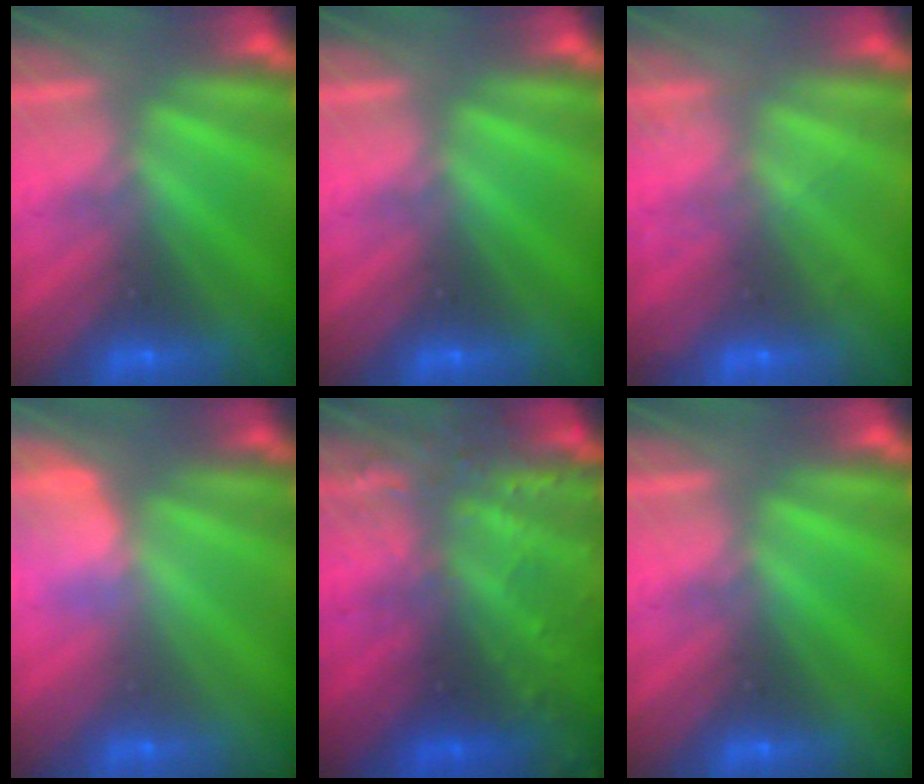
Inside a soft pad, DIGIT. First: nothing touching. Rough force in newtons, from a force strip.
{"total": 0.0}
{"total": 2.1}
{"total": 2.8}
{"total": 7.5}
{"total": 0.0}